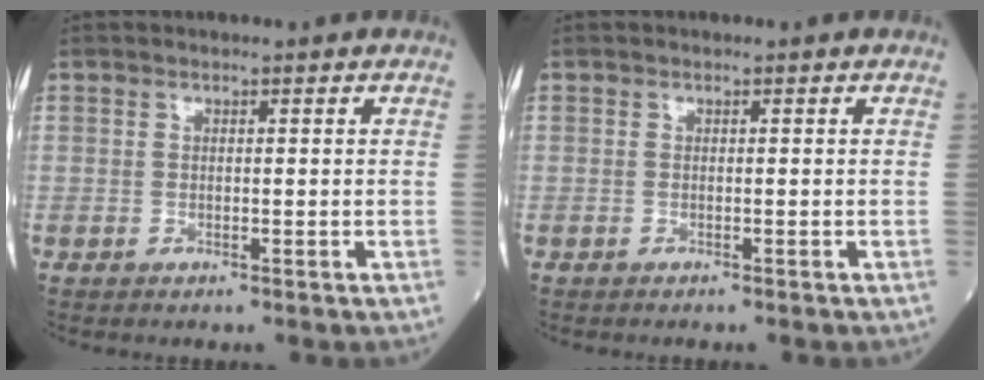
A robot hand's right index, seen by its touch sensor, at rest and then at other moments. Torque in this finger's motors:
{"motor_torque": [-0.02, -0.13, 0.05, 0.01]}